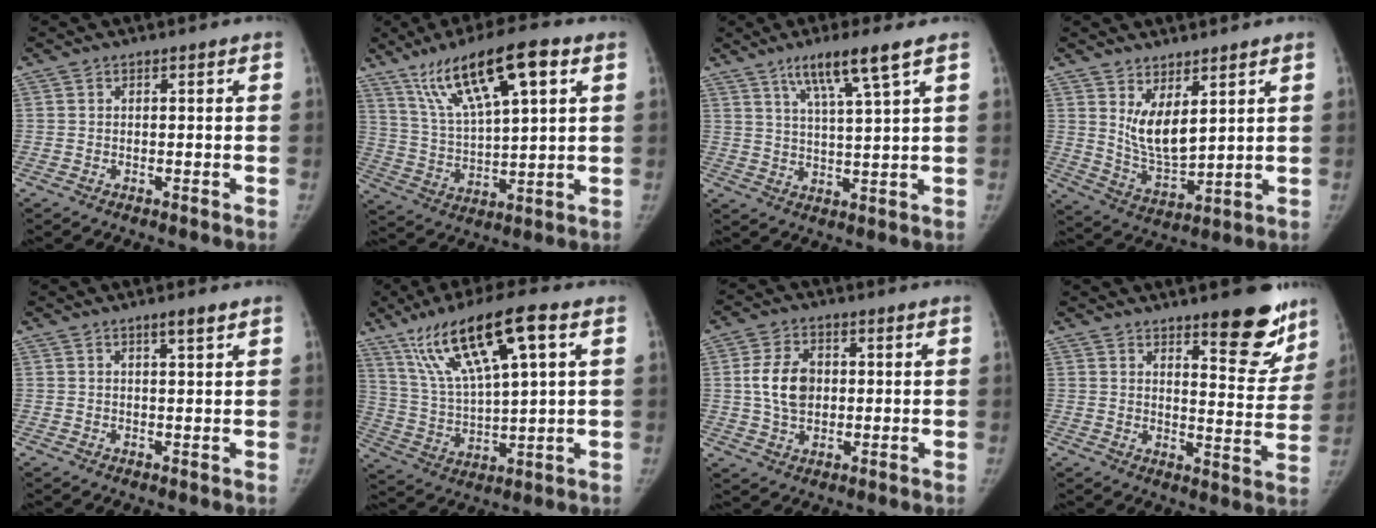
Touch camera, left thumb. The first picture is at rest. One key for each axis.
{"total": 17.0, "fx": 8.9, "fy": 4.5, "fz": 13.8, "tx": -0.231, "ty": -0.016, "tz": 0.167}
{"total": 9.0, "fx": 5.4, "fy": 0.0, "fz": 7.2, "tx": -0.132, "ty": -0.024, "tz": 0.100}
{"total": 8.5, "fx": 4.0, "fy": 3.4, "fz": 6.7, "tx": -0.105, "ty": -0.048, "tz": 0.089}
{"total": 2.4, "fx": 1.6, "fy": 0.2, "fz": 1.8, "tx": -0.029, "ty": -0.011, "tz": 0.027}
{"total": 17.8, "fx": 8.8, "fy": 4.1, "fz": 14.9, "tx": -0.280, "ty": -0.014, "tz": 0.169}
{"total": 8.1, "fx": 0.9, "fy": 5.6, "fz": 5.7, "tx": -0.092, "ty": 0.001, "tz": 0.018}
{"total": 13.5, "fx": 9.3, "fy": 4.0, "fz": 8.9, "tx": -0.065, "ty": -0.068, "tz": 0.130}